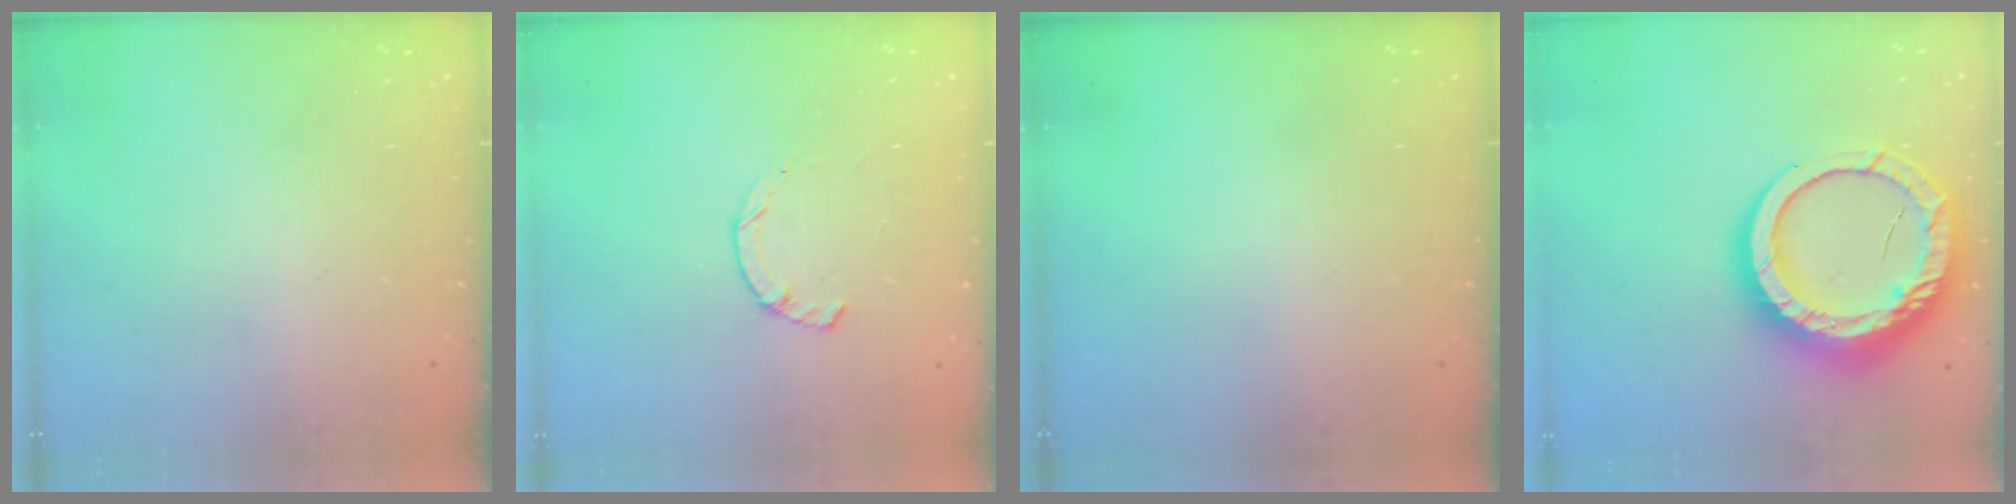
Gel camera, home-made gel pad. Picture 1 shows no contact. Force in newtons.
{"total": 1.9, "press": 1.9, "slide": 0.3}
{"total": 0.0}
{"total": 21.8, "press": 21.7, "slide": 2.1}